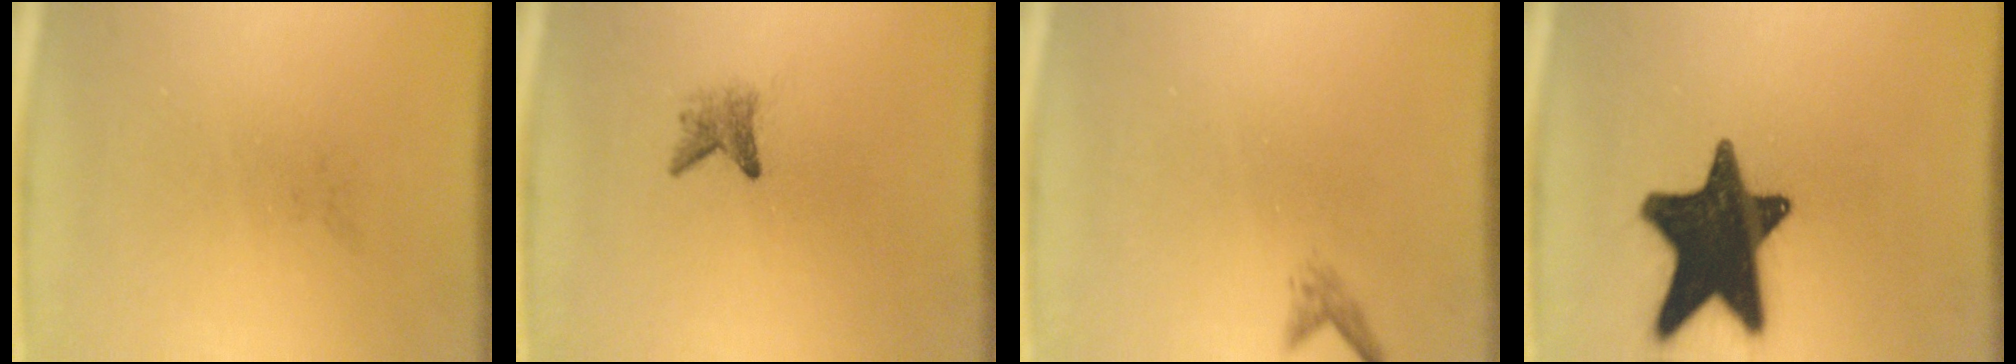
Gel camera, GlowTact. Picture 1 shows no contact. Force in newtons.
{"total": 2.0}
{"total": 1.0}
{"total": 18.8}